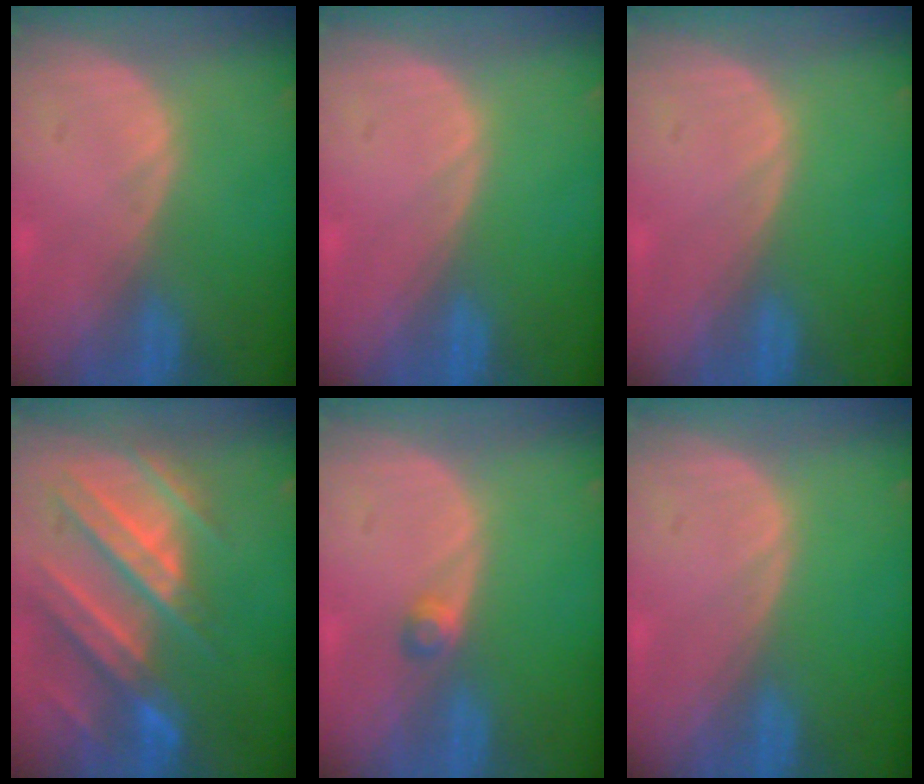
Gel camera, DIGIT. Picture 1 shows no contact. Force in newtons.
{"total": 0.0}
{"total": 0.0}
{"total": 11.1, "press": 9.8, "slide": 5.2}
{"total": 1.8, "press": 1.6, "slide": 0.8}
{"total": 0.0}